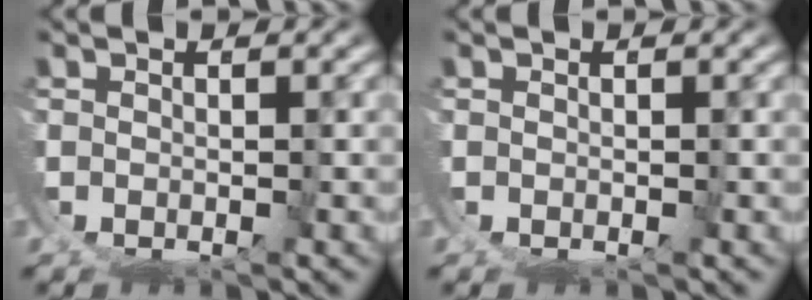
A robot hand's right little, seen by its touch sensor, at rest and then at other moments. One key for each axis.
{"total": 0.0}